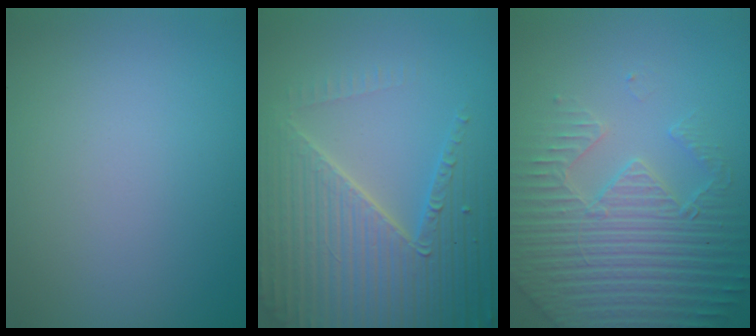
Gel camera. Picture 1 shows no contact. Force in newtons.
{"total": 7.0, "press": 6.8, "slide": 1.5}
{"total": 5.3, "press": 5.1, "slide": 1.5}